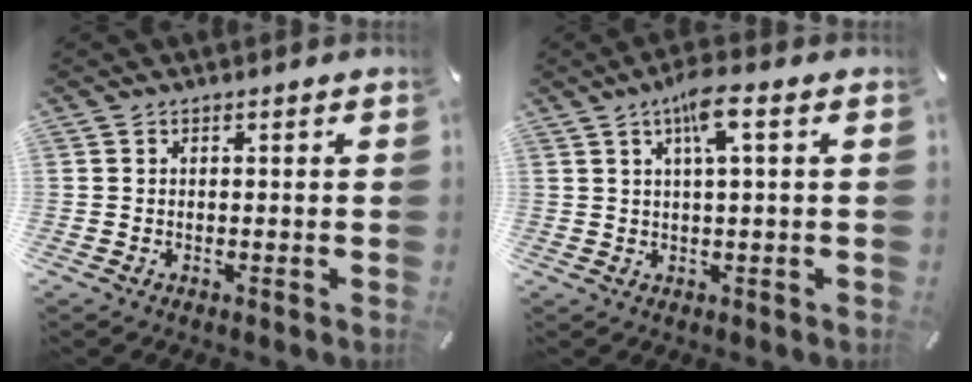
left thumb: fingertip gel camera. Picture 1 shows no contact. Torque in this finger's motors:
{"motor_torque": [1.13, 1.10, -0.03, -0.19, 0.10]}